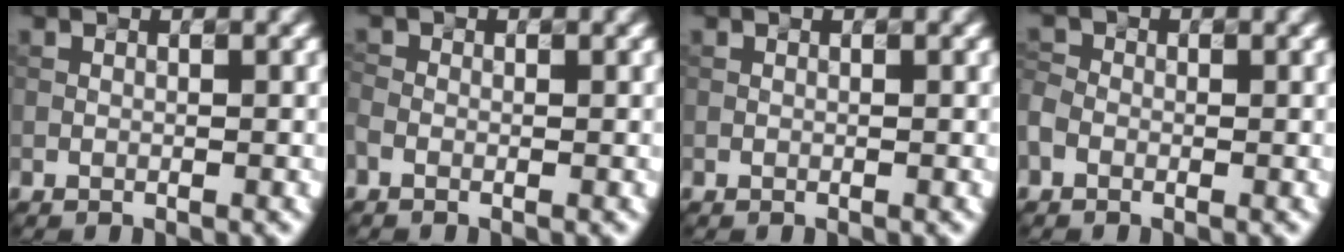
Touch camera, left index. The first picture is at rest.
{"total": 1.0, "force": [-0.5, 0.7, 0.5], "torque": [-0.018, -0.003, -0.009]}
{"total": 0.0}
{"total": 1.6, "force": [-0.7, 1.2, 0.6], "torque": [-0.017, 0.004, -0.024]}